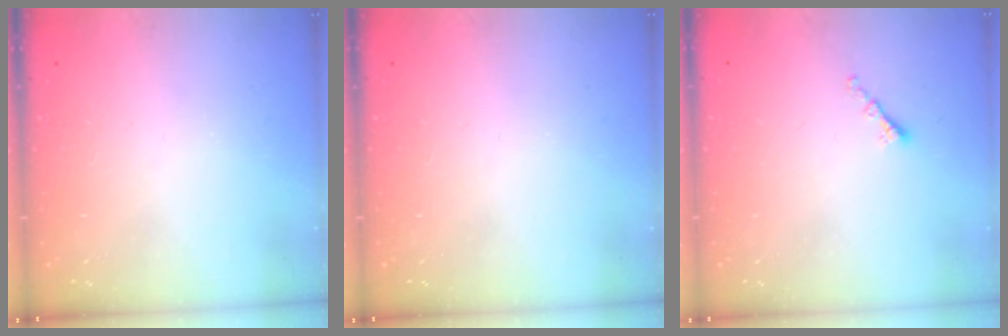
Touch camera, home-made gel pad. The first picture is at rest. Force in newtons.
{"total": 0.0}
{"total": 1.4, "press": 1.3, "slide": 0.5}